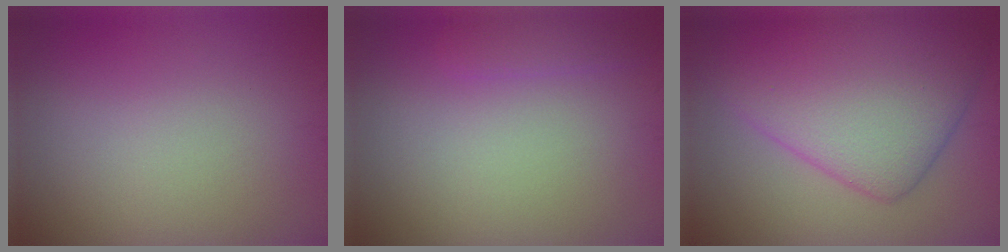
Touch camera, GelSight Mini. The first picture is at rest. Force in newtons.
{"total": 1.4, "press": 1.4, "slide": 0.1}
{"total": 9.7, "press": 9.7, "slide": 0.2}